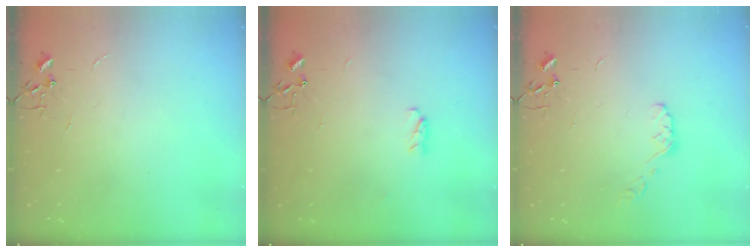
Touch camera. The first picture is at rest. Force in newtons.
{"total": 3.5, "press": 3.3, "slide": 1.1}
{"total": 4.9, "press": 4.9, "slide": 0.7}